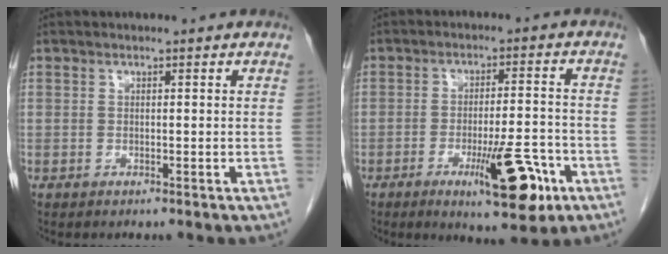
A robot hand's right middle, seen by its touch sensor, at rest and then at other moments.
{"total": 10.7, "force": [-5.1, 2.0, 9.2], "torque": [-0.134, -0.012, -0.072]}